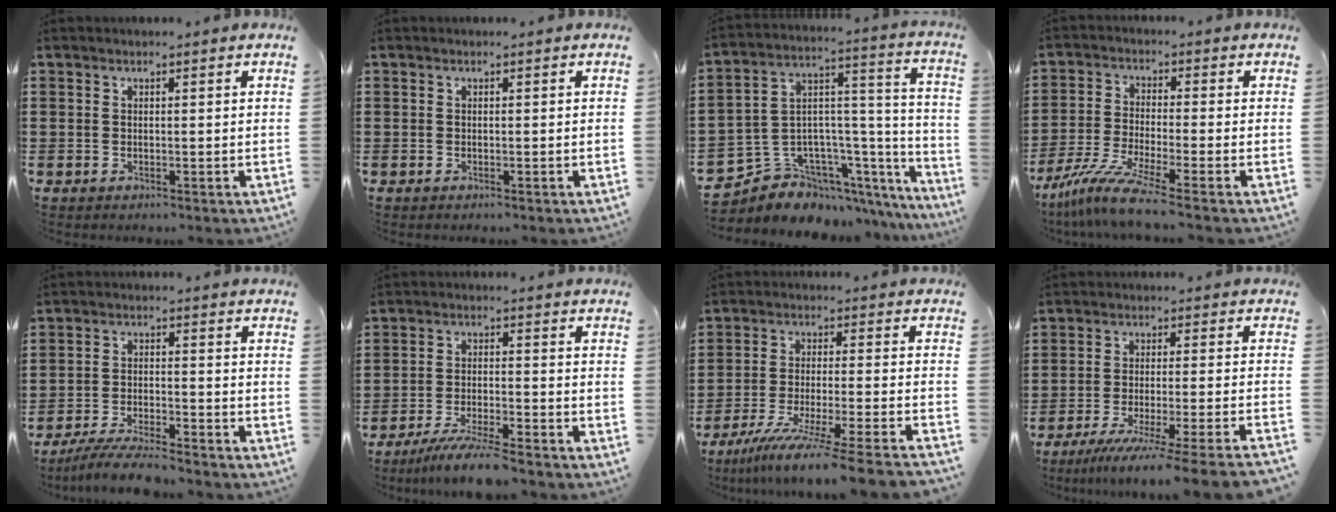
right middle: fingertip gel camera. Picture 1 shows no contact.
{"total": 0.0}
{"total": 6.3, "force": [-4.5, 4.3, 0.2], "torque": [-0.024, -0.018, -0.082]}
{"total": 7.6, "force": [-5.9, -0.1, 4.9], "torque": [-0.109, -0.018, -0.116]}
{"total": 5.8, "force": [-5.4, 0.2, 2.1], "torque": [-0.047, -0.008, -0.105]}
{"total": 5.9, "force": [-5.3, 0.0, 2.7], "torque": [-0.055, -0.012, -0.101]}
{"total": 9.2, "force": [-8.0, -1.1, 4.5], "torque": [-0.079, -0.016, -0.158]}
{"total": 6.9, "force": [-5.9, -1.1, 3.4], "torque": [-0.053, -0.020, -0.116]}